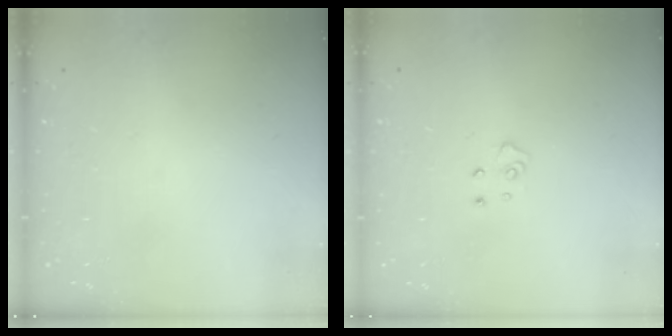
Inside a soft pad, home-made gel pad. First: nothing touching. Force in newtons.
{"total": 4.2, "press": 4.1, "slide": 0.4}